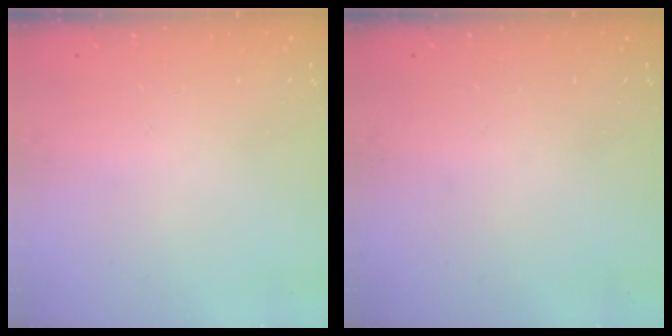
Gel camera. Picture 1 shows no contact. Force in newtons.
{"total": 0.0}